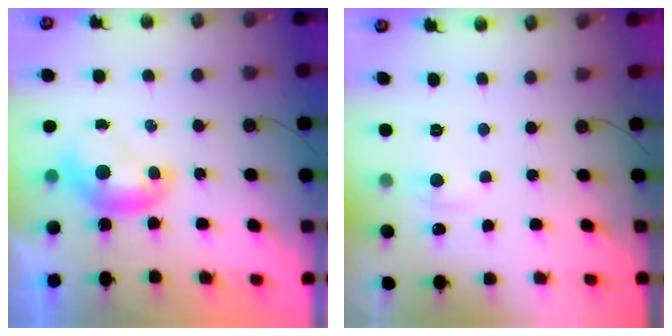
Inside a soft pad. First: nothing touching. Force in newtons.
{"total": 1.2, "press": 1.0, "slide": 0.6}